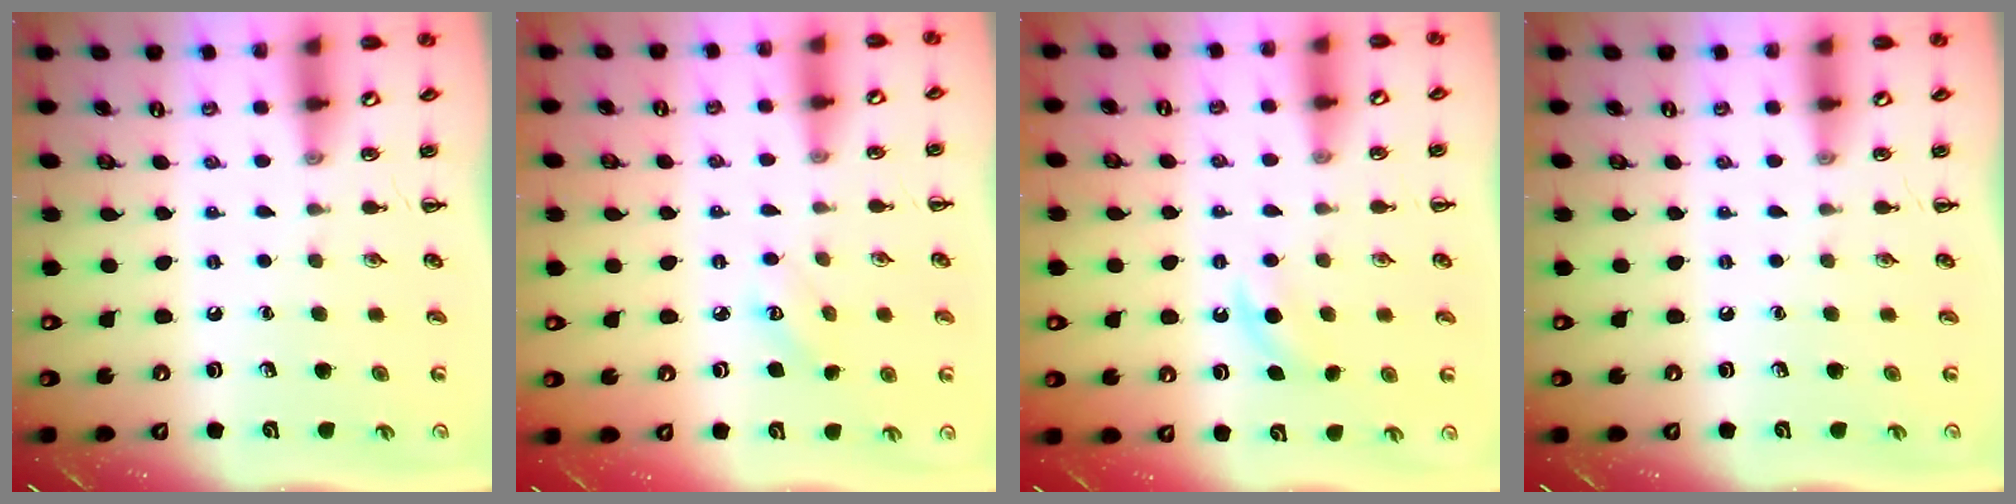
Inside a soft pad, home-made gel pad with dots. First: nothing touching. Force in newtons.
{"total": 2.9, "press": 2.8, "slide": 0.8}
{"total": 4.6, "press": 4.4, "slide": 1.4}
{"total": 0.0}